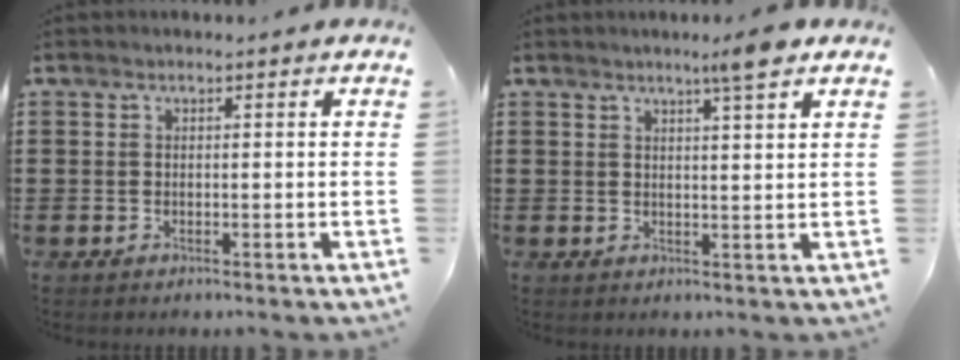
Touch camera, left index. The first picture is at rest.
{"total": 4.7, "force": [3.4, -0.3, 3.2], "torque": [-0.055, -0.006, 0.056]}